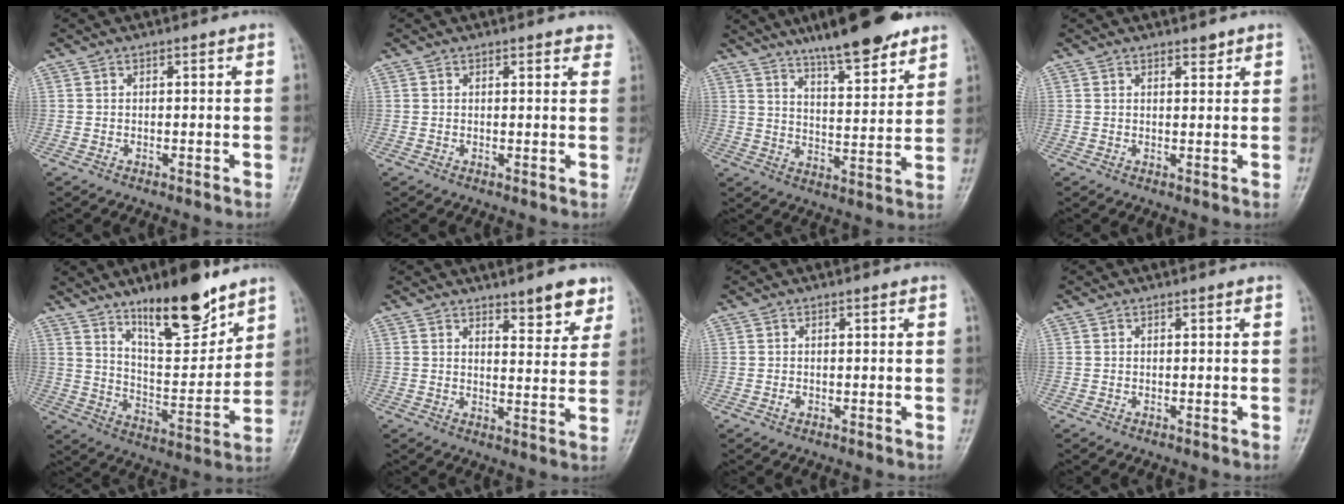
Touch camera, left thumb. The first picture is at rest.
{"total": 3.0, "force": [2.4, 1.0, 1.4], "torque": [0.001, -0.004, 0.021]}
{"total": 15.2, "force": [11.3, 3.4, 9.6], "torque": [-0.123, -0.062, 0.180]}
{"total": 1.6, "force": [1.3, 0.5, 0.6], "torque": [-0.003, -0.010, 0.019]}
{"total": 16.3, "force": [11.5, 5.0, 10.4], "torque": [-0.131, -0.083, 0.198]}
{"total": 6.8, "force": [4.9, 2.2, 4.1], "torque": [-0.031, -0.033, 0.065]}
{"total": 0.7, "force": [0.0, 0.4, 0.6], "torque": [-0.008, 0.003, 0.003]}
{"total": 0.0}